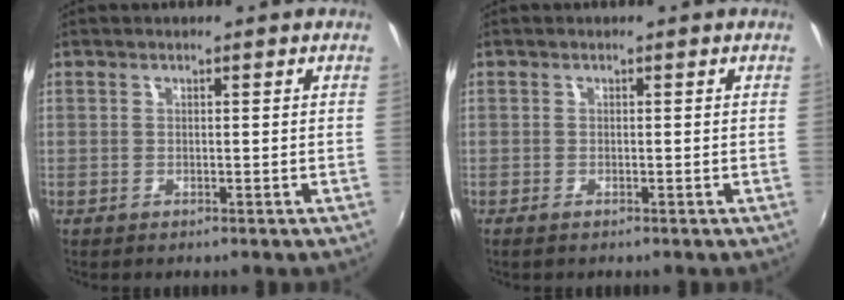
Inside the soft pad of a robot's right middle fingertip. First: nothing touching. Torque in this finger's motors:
{"motor_torque": [-0.16, 0.06, -0.02, 0.00]}